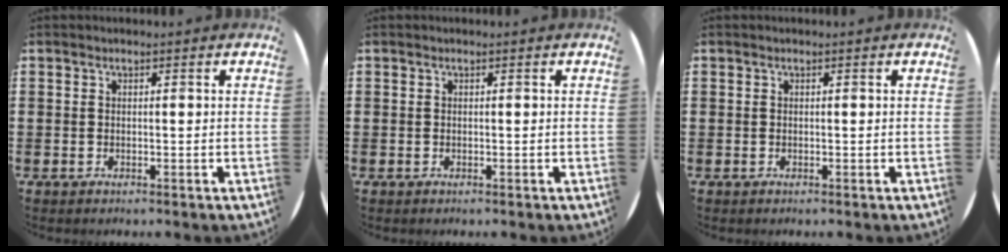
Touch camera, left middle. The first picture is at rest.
{"total": 0.0}
{"total": 0.0}